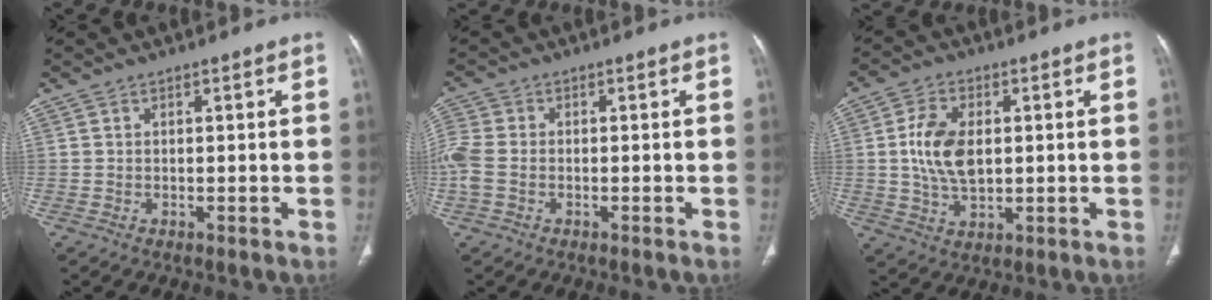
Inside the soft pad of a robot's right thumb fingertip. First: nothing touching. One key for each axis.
{"total": 5.5, "fx": -1.1, "fy": 3.8, "fz": 3.7, "tx": -0.110, "ty": 0.006, "tz": -0.027}
{"total": 9.8, "fx": 0.9, "fy": 5.9, "fz": 7.7, "tx": -0.144, "ty": -0.005, "tz": 0.022}